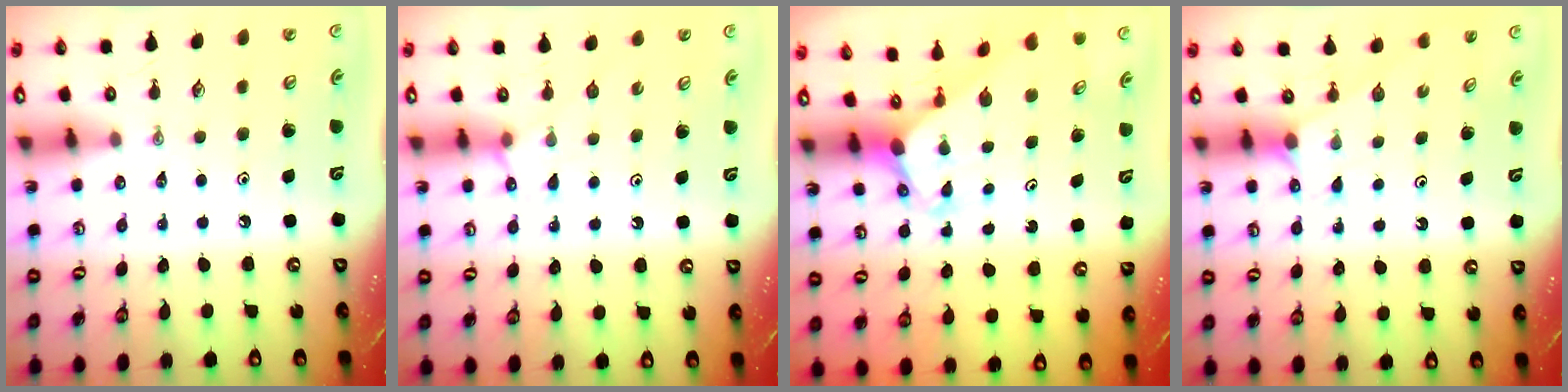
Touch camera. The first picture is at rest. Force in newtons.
{"total": 5.0, "press": 5.0, "slide": 0.4}
{"total": 3.2, "press": 3.2, "slide": 0.2}
{"total": 1.2, "press": 1.2, "slide": 0.2}